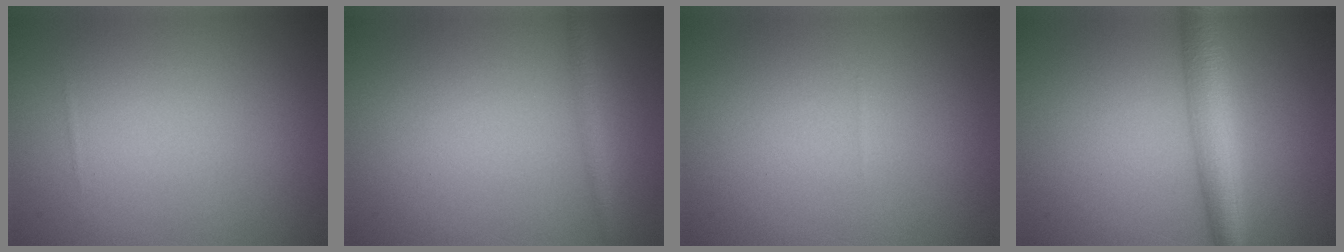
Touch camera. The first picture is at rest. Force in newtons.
{"total": 1.2, "press": 1.2, "slide": 0.1}
{"total": 0.0}
{"total": 4.6, "press": 4.6, "slide": 0.1}